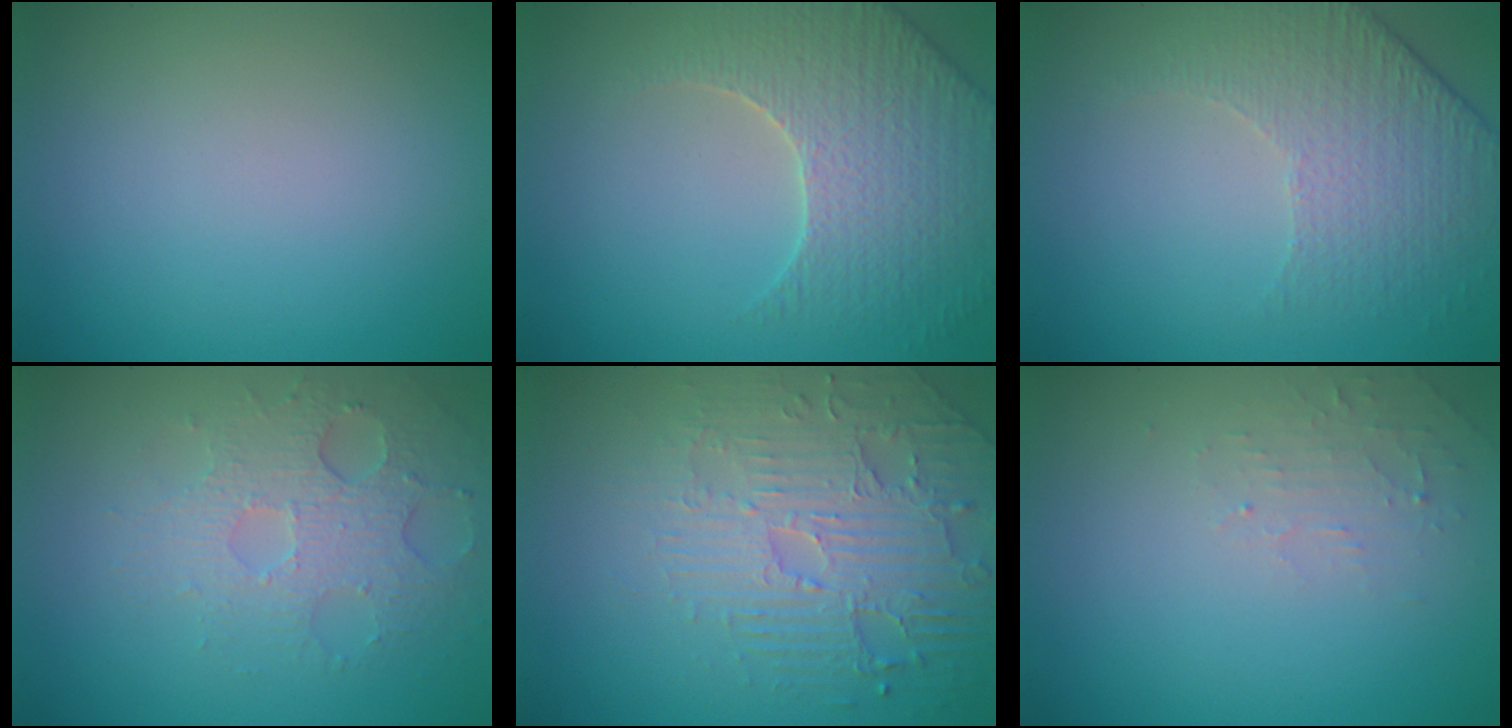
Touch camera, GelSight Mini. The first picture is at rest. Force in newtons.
{"total": 4.9, "press": 4.7, "slide": 1.1}
{"total": 4.7, "press": 3.3, "slide": 3.3}
{"total": 3.5, "press": 3.2, "slide": 1.4}
{"total": 4.4, "press": 4.2, "slide": 1.4}
{"total": 1.6, "press": 1.5, "slide": 0.3}